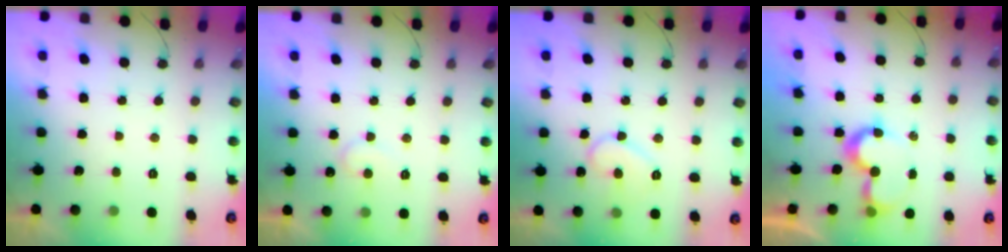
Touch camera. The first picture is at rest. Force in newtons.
{"total": 8.2, "press": 8.1, "slide": 0.4}
{"total": 9.5, "press": 9.4, "slide": 0.7}
{"total": 7.8, "press": 7.8, "slide": 0.6}